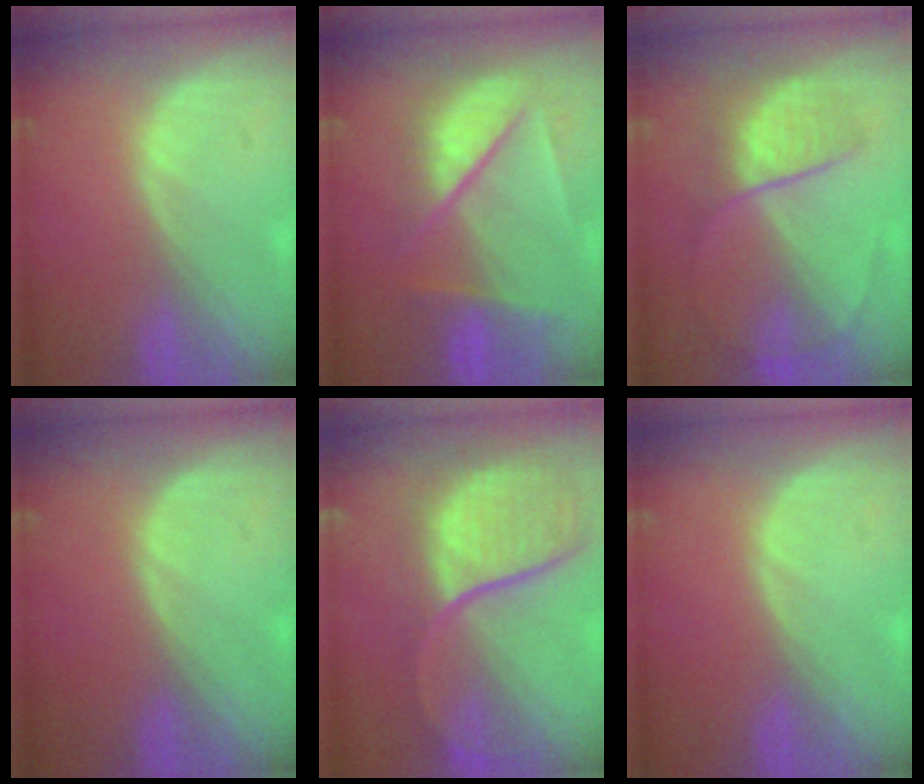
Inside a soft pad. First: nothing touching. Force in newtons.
{"total": 9.3, "press": 8.1, "slide": 4.5}
{"total": 6.7, "press": 6.5, "slide": 1.6}
{"total": 0.0}
{"total": 11.9, "press": 9.9, "slide": 6.6}
{"total": 0.0}